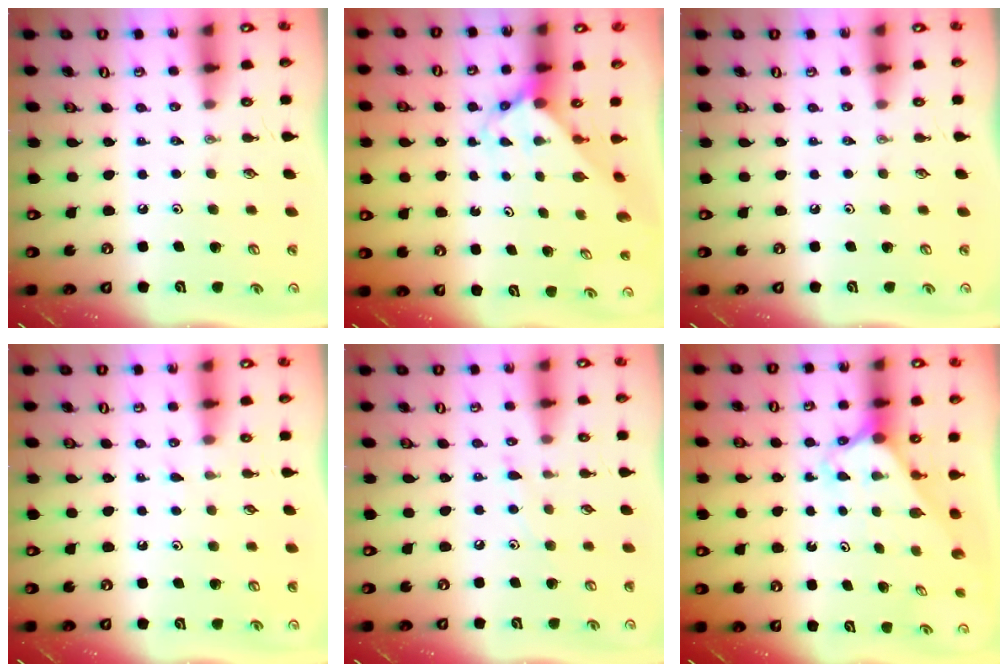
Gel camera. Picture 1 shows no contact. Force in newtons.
{"total": 3.4, "press": 3.4, "slide": 0.3}
{"total": 0.0}
{"total": 2.8, "press": 2.7, "slide": 0.3}
{"total": 6.0, "press": 6.0, "slide": 0.6}
{"total": 2.3, "press": 2.3, "slide": 0.2}